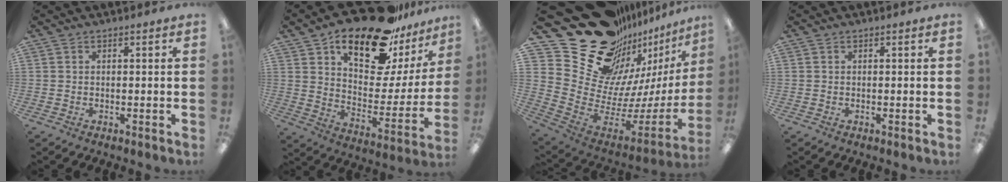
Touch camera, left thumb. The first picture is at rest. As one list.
[{"total": 22.4, "force": [16.1, 9.2, 12.5], "torque": [-0.195, -0.105, 0.275]}, {"total": 26.4, "force": [17.8, 15.4, 11.9], "torque": [-0.182, -0.161, 0.370]}, {"total": 0.0}]